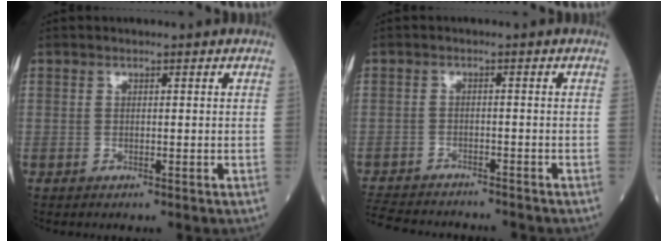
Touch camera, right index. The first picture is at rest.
{"total": 11.6, "force": [-10.6, 3.0, 3.5], "torque": [-0.079, -0.007, -0.157]}